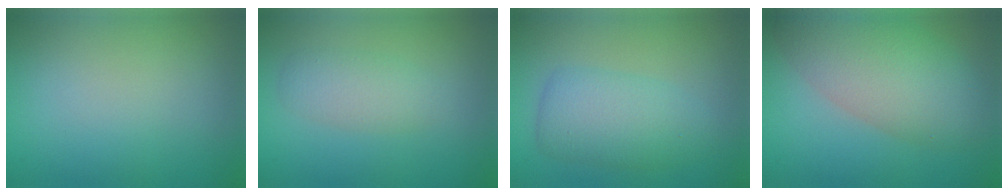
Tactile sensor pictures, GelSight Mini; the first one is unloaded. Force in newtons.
{"total": 2.5, "press": 2.5, "slide": 0.0}
{"total": 4.7, "press": 4.7, "slide": 0.1}
{"total": 7.8, "press": 7.7, "slide": 0.5}